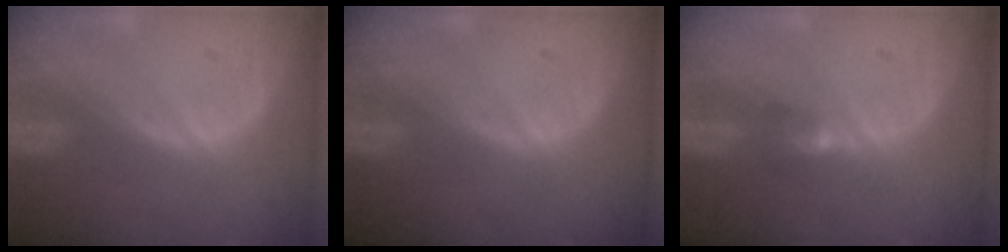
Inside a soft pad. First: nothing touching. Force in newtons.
{"total": 0.0}
{"total": 2.8, "press": 2.5, "slide": 1.3}